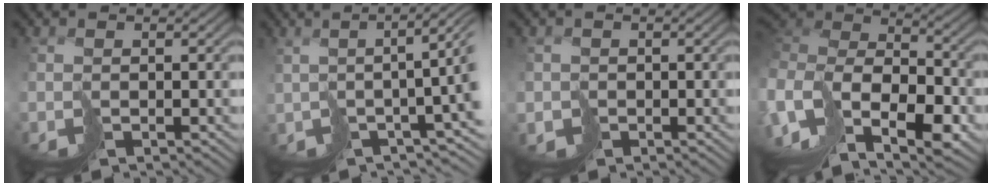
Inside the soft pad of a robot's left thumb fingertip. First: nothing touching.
{"total": 7.6, "force": [0.2, 0.7, 7.5], "torque": [-0.104, 0.007, 0.014]}
{"total": 1.8, "force": [-0.5, 1.6, 0.6], "torque": [-0.017, -0.001, -0.011]}
{"total": 13.2, "force": [-4.6, 7.3, 10.1], "torque": [-0.275, -0.012, -0.061]}